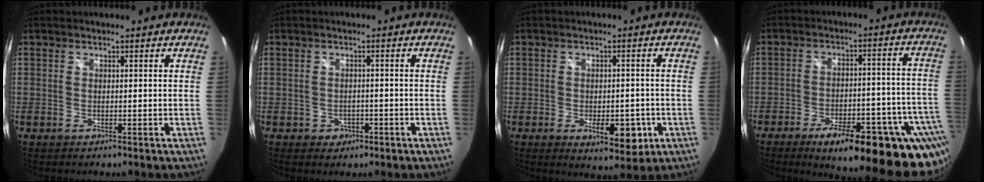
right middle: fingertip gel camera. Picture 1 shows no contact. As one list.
[{"total": 2.9, "force": [-1.2, 2.5, 0.7], "torque": [-0.019, 0.002, -0.013]}, {"total": 7.5, "force": [-2.8, 3.9, 5.8], "torque": [-0.086, -0.008, -0.028]}, {"total": 25.2, "force": [-17.7, 7.2, 16.4], "torque": [-0.206, -0.016, -0.226]}]